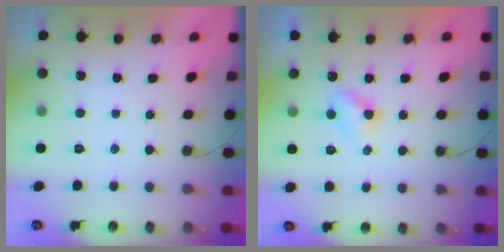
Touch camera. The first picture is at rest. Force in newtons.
{"total": 4.0, "press": 4.0, "slide": 0.5}